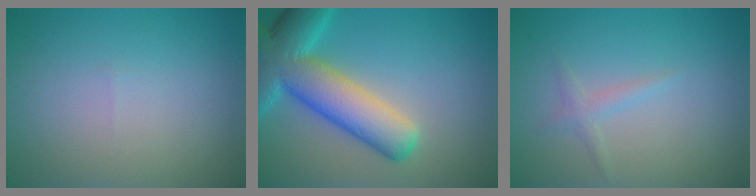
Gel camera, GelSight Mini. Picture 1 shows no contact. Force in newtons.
{"total": 9.7, "press": 9.6, "slide": 0.5}
{"total": 1.1, "press": 1.1, "slide": 0.1}